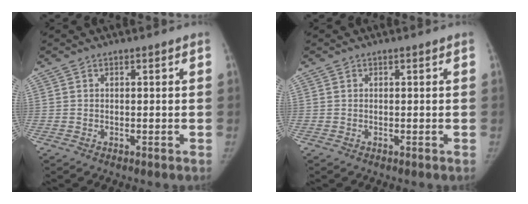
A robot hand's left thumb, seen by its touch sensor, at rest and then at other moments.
{"total": 0.0}